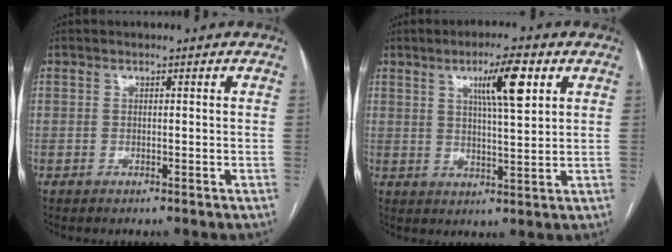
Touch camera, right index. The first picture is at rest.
{"total": 8.0, "force": [3.5, 0.9, 7.2], "torque": [-0.122, 0.006, 0.057]}